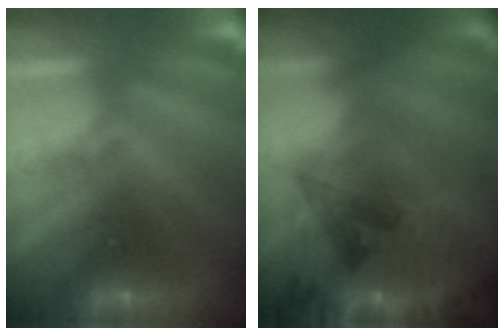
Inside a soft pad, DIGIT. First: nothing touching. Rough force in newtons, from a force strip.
{"total": 5.8}